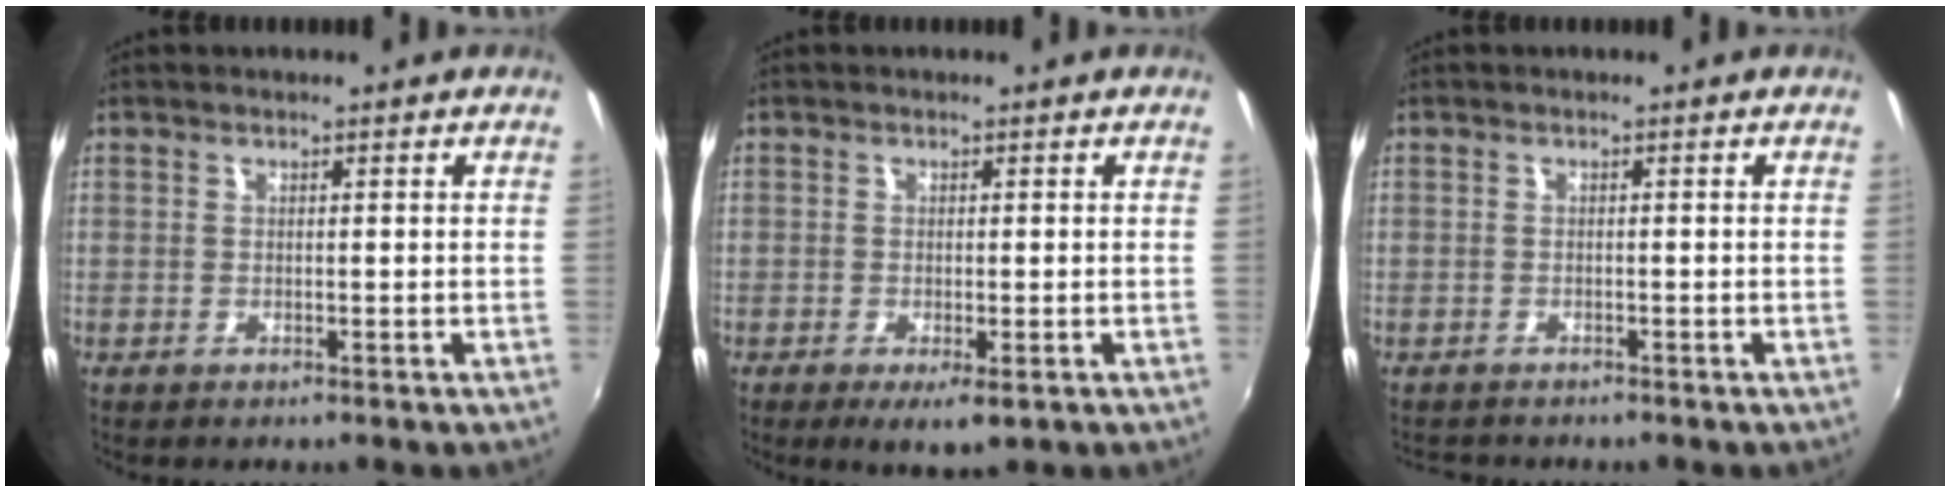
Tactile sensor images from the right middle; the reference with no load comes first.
{"total": 3.6, "force": [-1.6, 1.1, 3.0], "torque": [-0.058, -0.018, -0.020]}
{"total": 1.8, "force": [-1.6, 0.7, 0.2], "torque": [-0.010, -0.007, -0.027]}